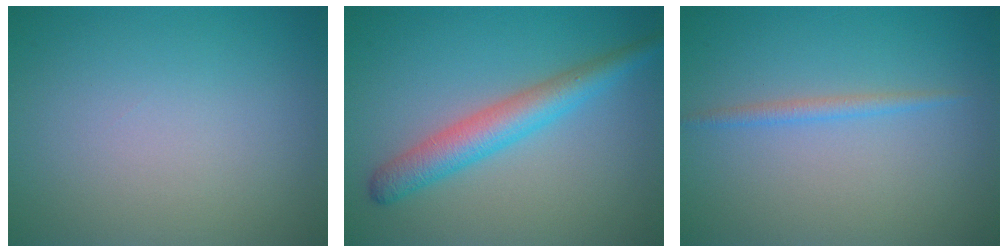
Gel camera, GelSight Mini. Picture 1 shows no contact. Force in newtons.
{"total": 4.2, "press": 4.2, "slide": 0.2}
{"total": 1.2, "press": 1.2, "slide": 0.1}